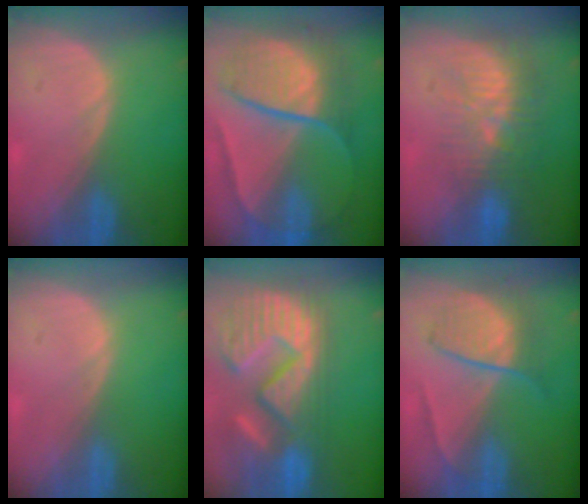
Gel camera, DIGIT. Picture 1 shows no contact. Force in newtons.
{"total": 10.8, "press": 10.8, "slide": 1.1}
{"total": 9.7, "press": 8.9, "slide": 3.8}
{"total": 0.0}
{"total": 15.3, "press": 12.6, "slide": 8.7}
{"total": 6.7, "press": 6.5, "slide": 1.4}